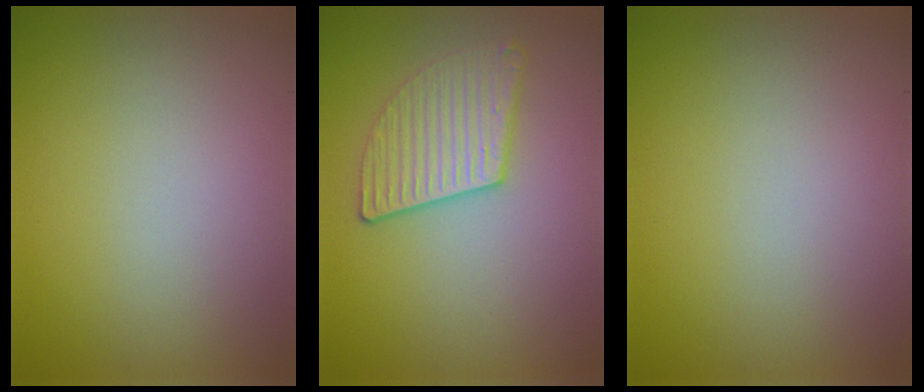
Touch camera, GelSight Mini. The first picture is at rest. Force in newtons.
{"total": 2.9, "press": 2.9, "slide": 0.6}
{"total": 0.0}